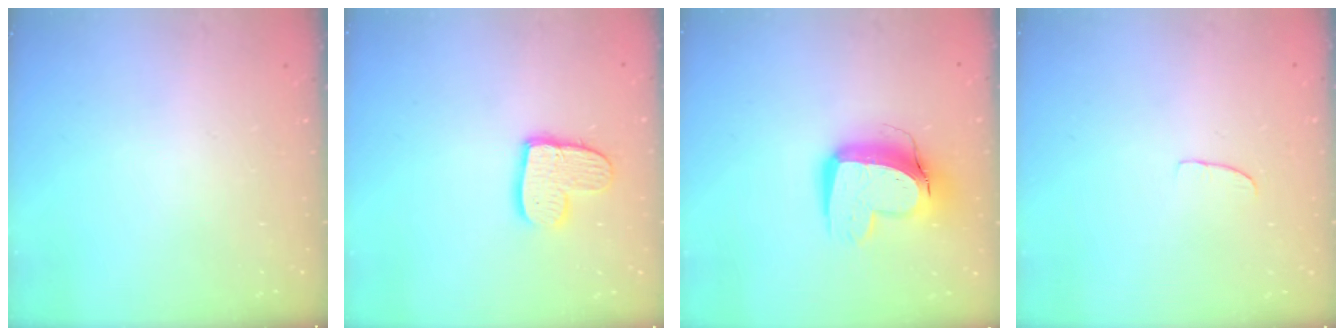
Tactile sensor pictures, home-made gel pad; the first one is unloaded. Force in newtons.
{"total": 10.6, "press": 10.6, "slide": 0.8}
{"total": 14.0, "press": 14.0, "slide": 1.5}
{"total": 4.7, "press": 4.7, "slide": 0.3}